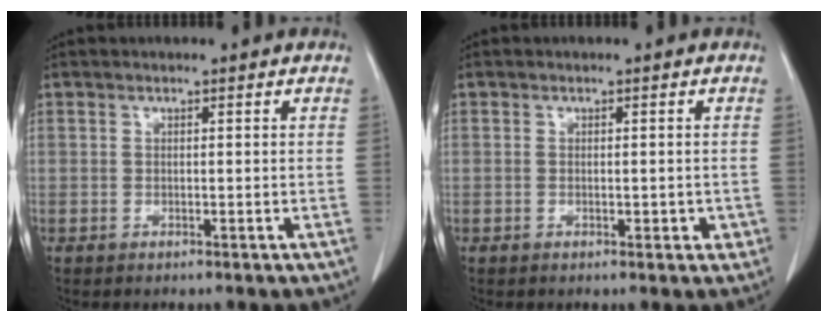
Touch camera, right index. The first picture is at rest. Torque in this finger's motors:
{"motor_torque": [-0.15, 0.29, 0.00, 0.01]}